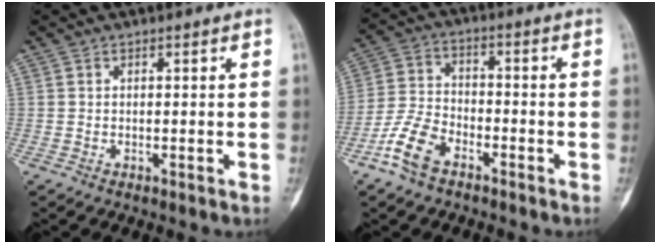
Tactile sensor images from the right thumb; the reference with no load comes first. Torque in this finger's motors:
{"motor_torque": [-0.15, 0.54, -0.05, 0.00, 0.07]}